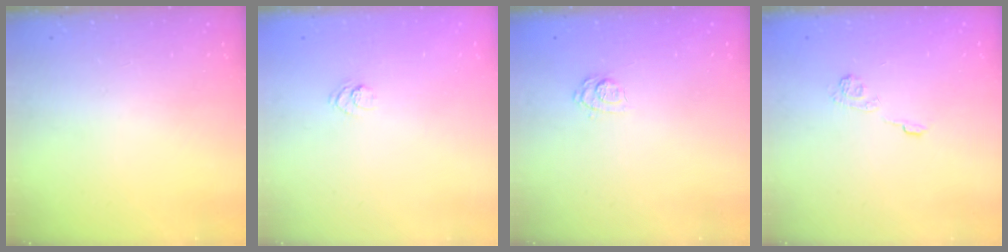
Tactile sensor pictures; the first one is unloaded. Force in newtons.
{"total": 3.3, "press": 3.1, "slide": 1.1}
{"total": 7.6, "press": 7.5, "slide": 1.4}
{"total": 5.5, "press": 5.3, "slide": 1.3}